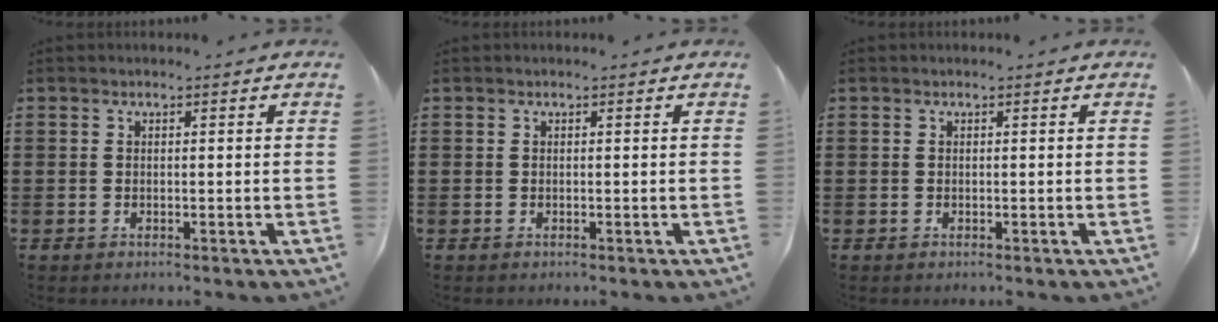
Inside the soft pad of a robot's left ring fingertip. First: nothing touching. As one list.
[{"total": 0.0}, {"total": 0.0}]